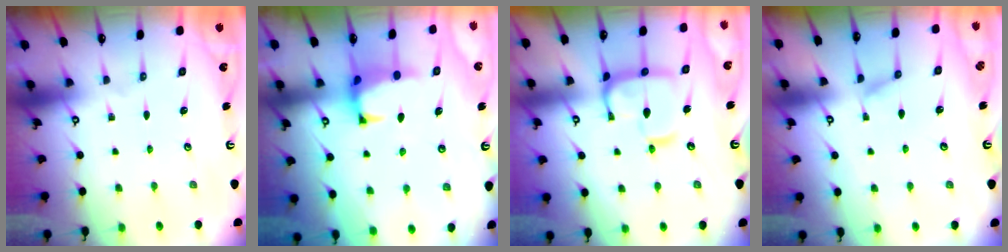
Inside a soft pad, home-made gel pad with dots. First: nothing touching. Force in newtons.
{"total": 1.5, "press": 1.3, "slide": 0.6}
{"total": 11.6, "press": 11.5, "slide": 1.3}
{"total": 0.8, "press": 0.3, "slide": 0.8}